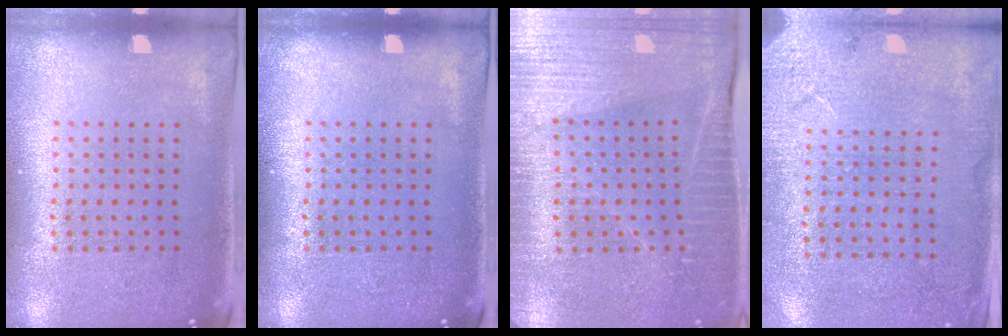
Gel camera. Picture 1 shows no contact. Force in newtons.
{"total": 0.0}
{"total": 3.5, "press": 3.4, "slide": 0.8}
{"total": 2.6, "press": 2.5, "slide": 0.7}